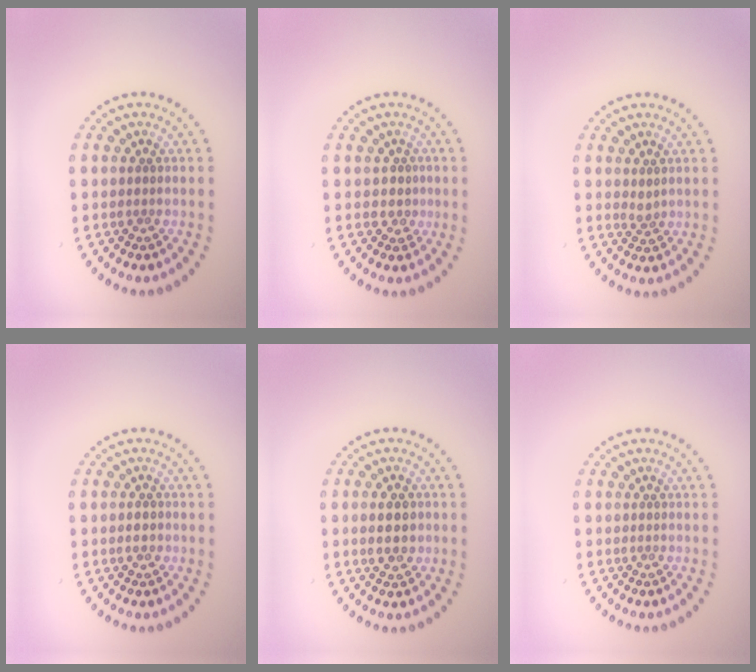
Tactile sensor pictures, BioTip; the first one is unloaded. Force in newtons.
{"total": 1.7, "press": 1.4, "slide": 1.1}
{"total": 0.9, "press": 0.7, "slide": 0.5}
{"total": 1.2, "press": 1.1, "slide": 0.3}
{"total": 2.6, "press": 2.6, "slide": 0.0}
{"total": 0.0}